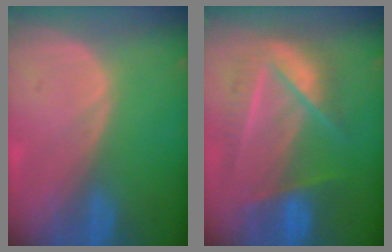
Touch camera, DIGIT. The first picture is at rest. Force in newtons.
{"total": 8.2, "press": 7.8, "slide": 2.5}